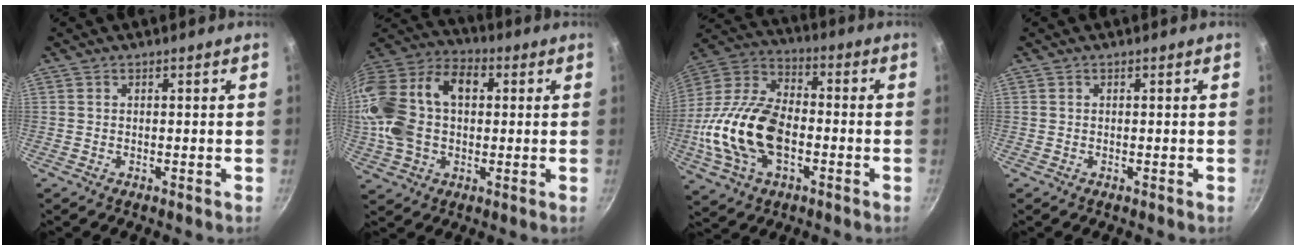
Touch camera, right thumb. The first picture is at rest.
{"total": 24.6, "force": [2.7, 17.0, 17.6], "torque": [-0.367, 0.051, 0.035]}
{"total": 20.7, "force": [-4.0, 12.5, 16.1], "torque": [-0.302, 0.037, -0.082]}
{"total": 0.0}